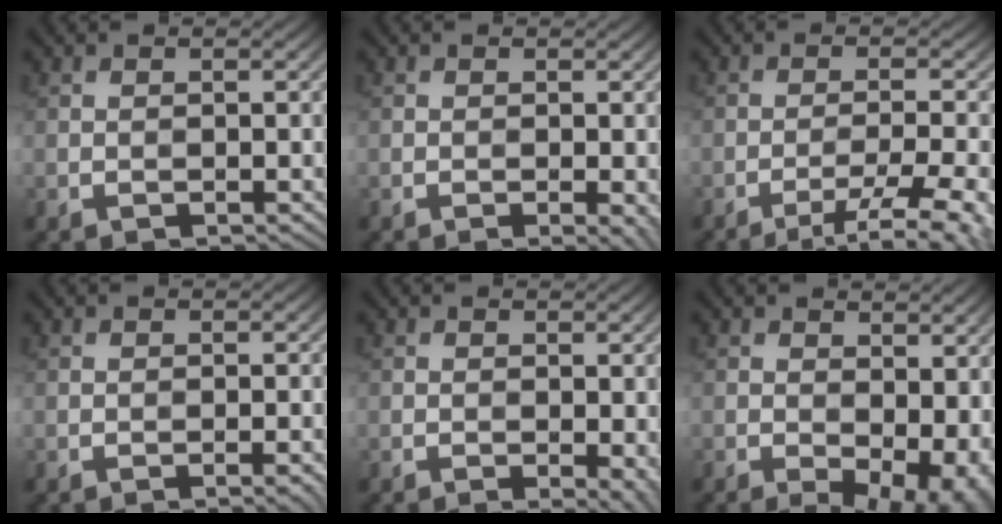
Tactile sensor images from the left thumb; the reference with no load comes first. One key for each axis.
{"total": 1.7, "fx": -0.5, "fy": 0.3, "fz": 1.6, "tx": -0.023, "ty": -0.004, "tz": -0.008}
{"total": 7.0, "fx": -4.3, "fy": 1.0, "fz": 5.4, "tx": -0.089, "ty": 0.005, "tz": -0.063}
{"total": 1.3, "fx": -0.6, "fy": 0.2, "fz": 1.1, "tx": -0.012, "ty": 0.002, "tz": -0.009}
{"total": 2.5, "fx": -0.7, "fy": 0.9, "fz": 2.2, "tx": -0.027, "ty": -0.007, "tz": -0.006}
{"total": 10.1, "fx": -1.2, "fy": 5.7, "fz": 8.3, "tx": -0.110, "ty": -0.020, "tz": 0.001}